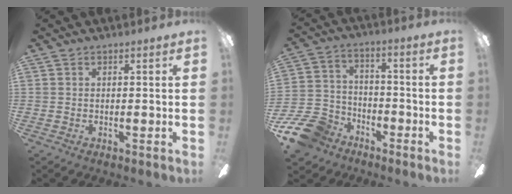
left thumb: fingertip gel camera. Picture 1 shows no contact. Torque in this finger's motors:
{"motor_torque": [-0.90, 1.20, -0.42, 0.50, 0.01]}